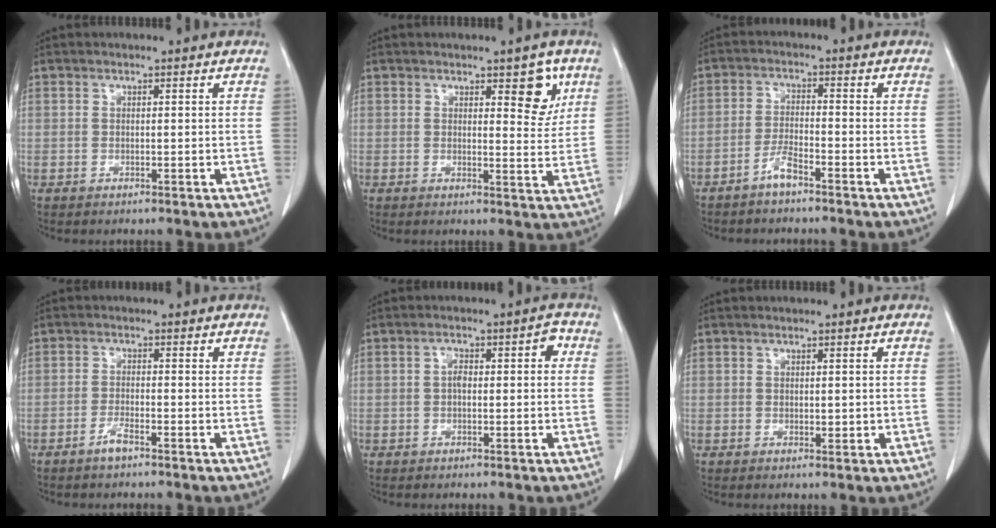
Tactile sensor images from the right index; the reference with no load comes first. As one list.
[{"total": 5.0, "force": [2.6, 1.8, 3.8], "torque": [-0.040, -0.008, 0.031]}, {"total": 3.2, "force": [-2.6, 0.3, 1.9], "torque": [-0.042, 0.003, -0.051]}, {"total": 2.3, "force": [-1.8, 0.2, 1.5], "torque": [-0.034, 0.000, -0.034]}, {"total": 4.0, "force": [0.3, 1.7, 3.6], "torque": [-0.055, 0.025, 0.005]}, {"total": 1.2, "force": [0.0, 0.6, 1.0], "torque": [-0.013, -0.003, 0.004]}]